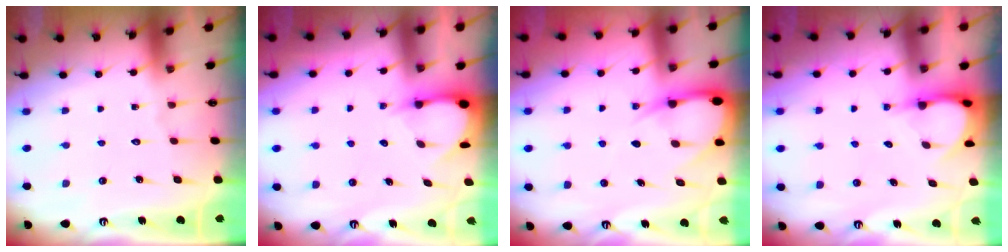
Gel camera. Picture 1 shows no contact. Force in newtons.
{"total": 3.5, "press": 3.5, "slide": 0.4}
{"total": 7.1, "press": 7.1, "slide": 0.8}
{"total": 4.0, "press": 4.0, "slide": 0.2}